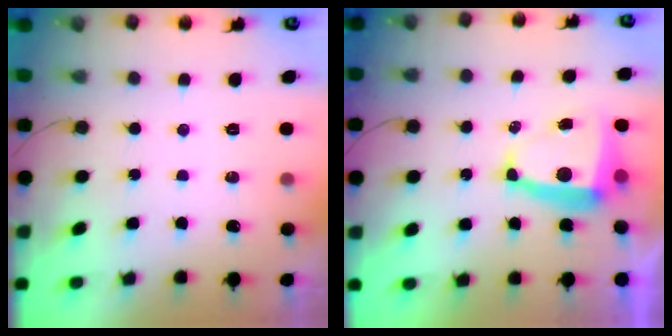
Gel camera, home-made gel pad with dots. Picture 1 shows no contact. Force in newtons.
{"total": 7.5, "press": 7.5, "slide": 0.8}